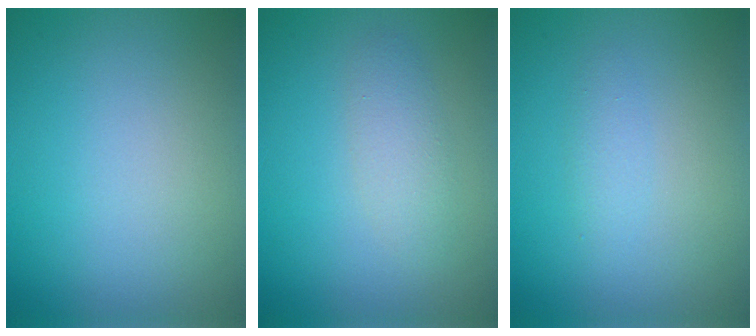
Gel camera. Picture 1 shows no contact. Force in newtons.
{"total": 2.0, "press": 2.0, "slide": 0.1}
{"total": 1.1, "press": 1.1, "slide": 0.1}